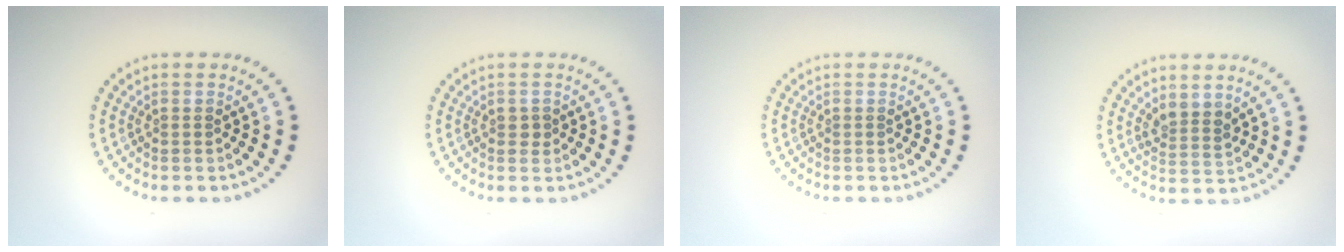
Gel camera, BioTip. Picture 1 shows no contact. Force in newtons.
{"total": 1.0, "press": 1.0, "slide": 0.2}
{"total": 0.0}
{"total": 2.2, "press": 1.8, "slide": 1.3}